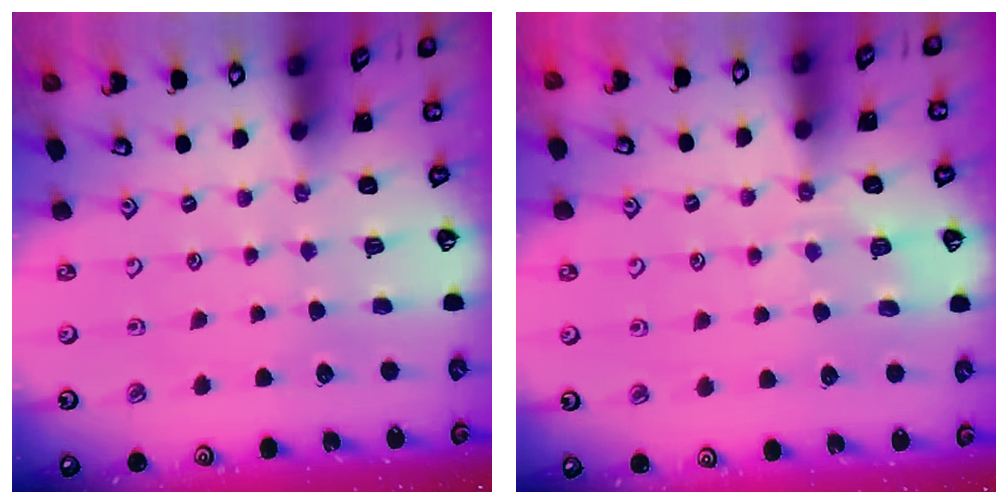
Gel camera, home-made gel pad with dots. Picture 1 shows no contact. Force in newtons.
{"total": 5.2, "press": 5.1, "slide": 1.0}